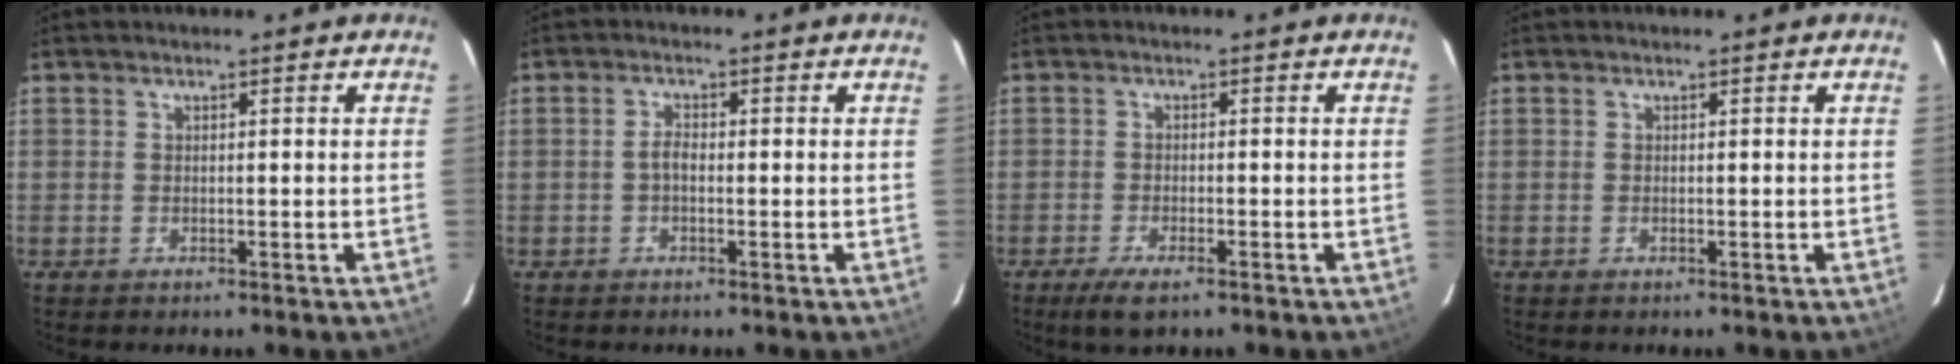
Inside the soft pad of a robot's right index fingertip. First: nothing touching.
{"total": 1.7, "force": [-0.4, 0.9, 1.4], "torque": [-0.029, 0.007, -0.010]}
{"total": 4.6, "force": [-3.2, 1.2, 3.1], "torque": [-0.073, -0.014, -0.059]}
{"total": 0.0}